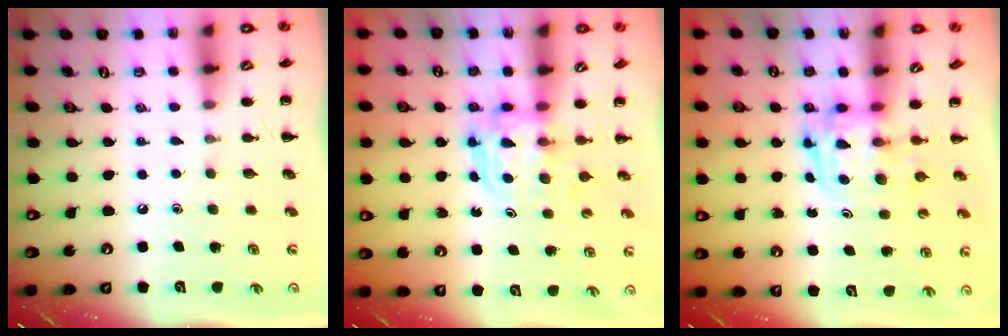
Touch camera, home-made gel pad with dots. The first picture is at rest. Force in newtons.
{"total": 3.7, "press": 3.7, "slide": 0.2}
{"total": 3.2, "press": 3.1, "slide": 0.5}